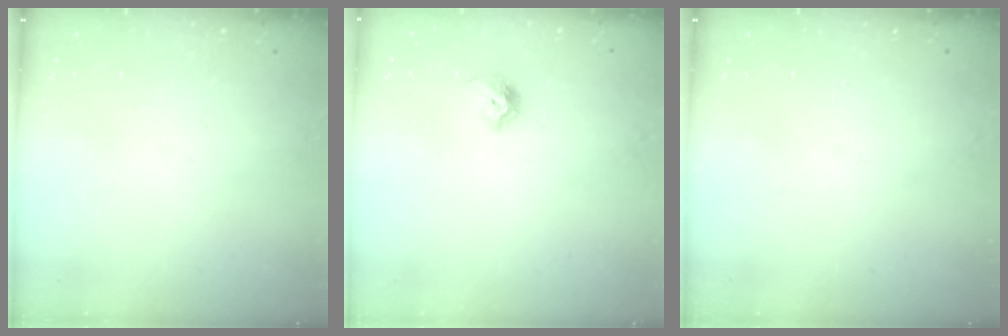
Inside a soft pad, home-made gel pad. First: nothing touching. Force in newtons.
{"total": 7.7, "press": 7.7, "slide": 1.0}
{"total": 0.0}